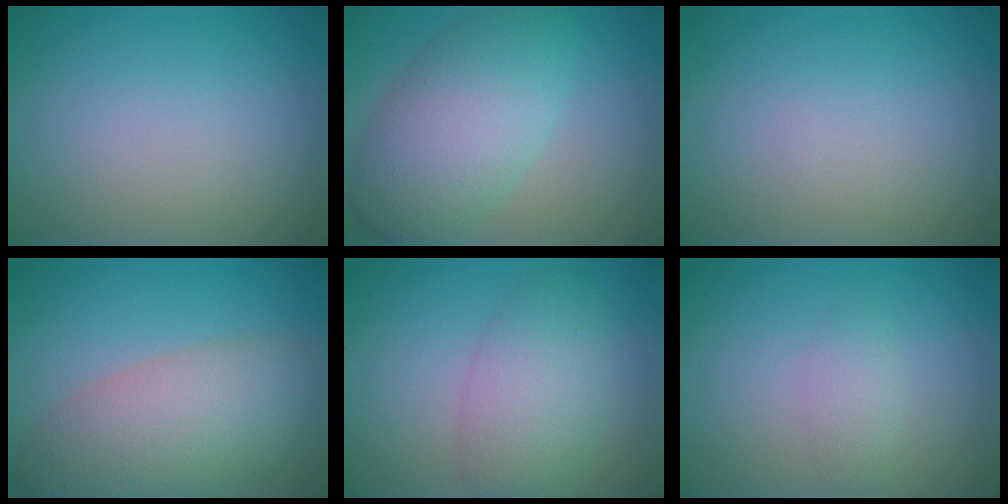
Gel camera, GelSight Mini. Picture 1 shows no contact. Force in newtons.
{"total": 7.7, "press": 7.7, "slide": 0.3}
{"total": 0.0}
{"total": 7.9, "press": 7.9, "slide": 0.6}
{"total": 4.8, "press": 4.8, "slide": 0.2}
{"total": 1.5, "press": 1.5, "slide": 0.0}